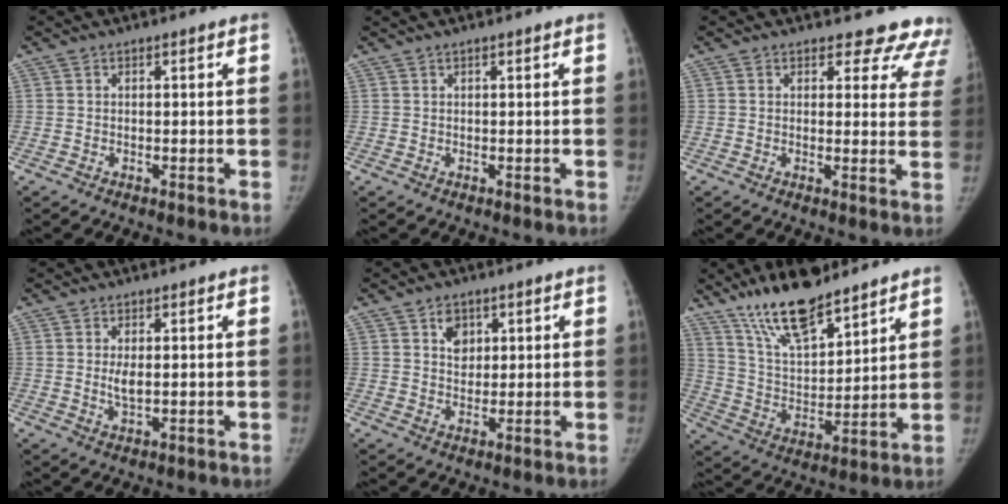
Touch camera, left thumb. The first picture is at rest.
{"total": 0.8, "force": [0.6, 0.1, 0.5], "torque": [-0.010, 0.011, 0.012]}
{"total": 11.2, "force": [10.2, 4.6, 1.1], "torque": [0.046, -0.060, 0.082]}
{"total": 2.6, "force": [0.3, 1.3, 2.3], "torque": [-0.034, -0.006, 0.008]}
{"total": 4.4, "force": [2.0, 3.3, 2.0], "torque": [-0.009, -0.012, 0.034]}
{"total": 16.7, "force": [12.6, 5.6, 9.5], "torque": [-0.132, -0.066, 0.231]}